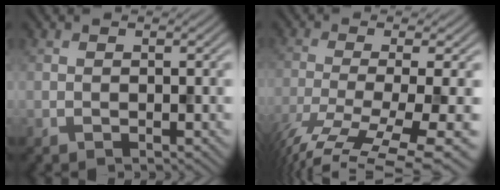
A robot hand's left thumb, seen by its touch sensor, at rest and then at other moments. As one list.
[{"total": 10.8, "force": [-6.2, 2.3, 8.6], "torque": [-0.164, -0.019, -0.092]}]